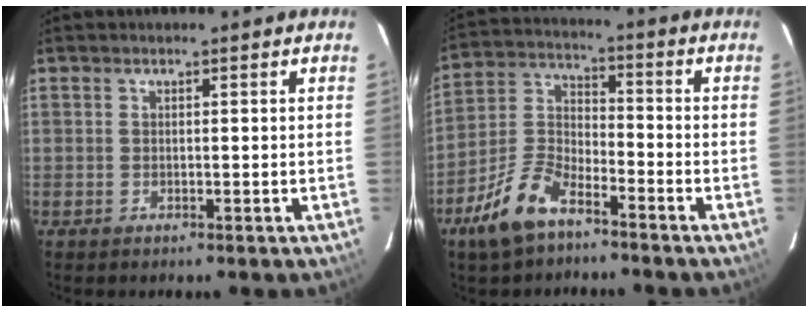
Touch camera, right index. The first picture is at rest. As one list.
[{"total": 11.2, "force": [-7.5, 4.6, 6.9], "torque": [-0.160, 0.008, -0.149]}]